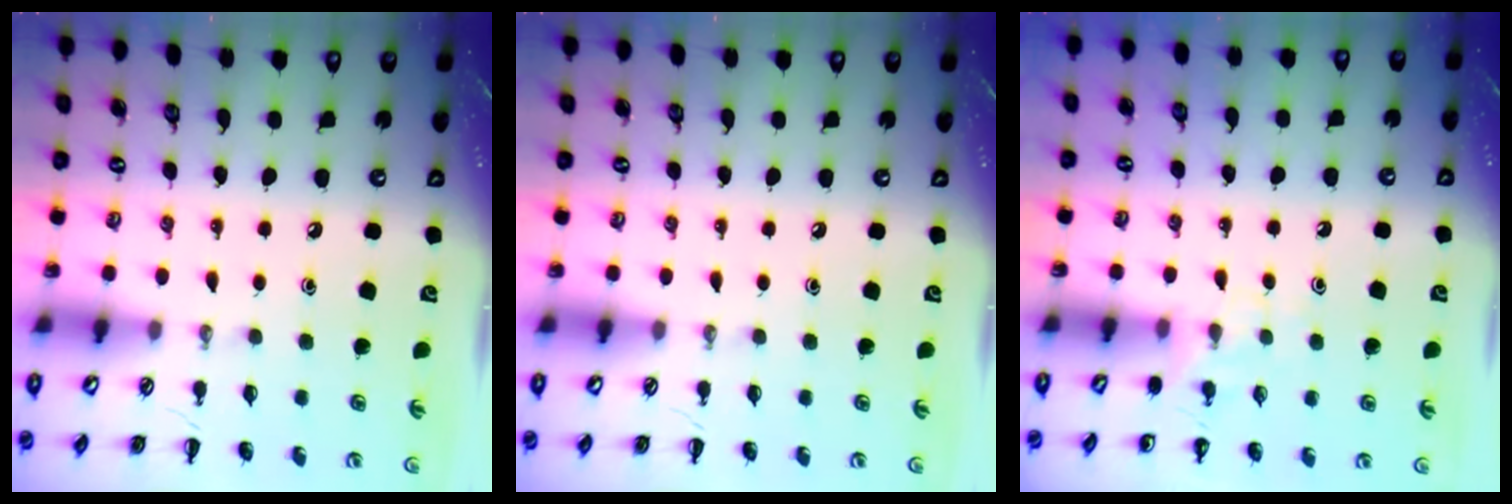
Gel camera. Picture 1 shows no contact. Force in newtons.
{"total": 0.0}
{"total": 5.1, "press": 4.8, "slide": 1.7}